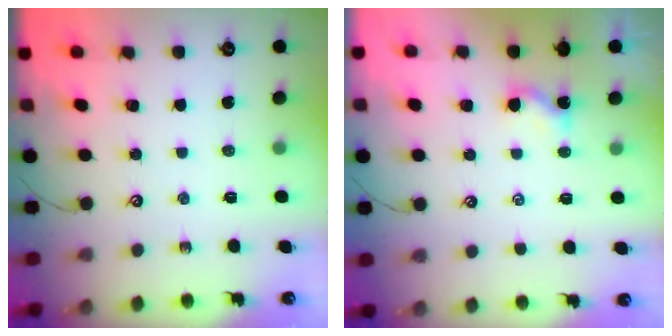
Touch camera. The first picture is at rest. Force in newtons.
{"total": 1.6, "press": 1.5, "slide": 0.3}